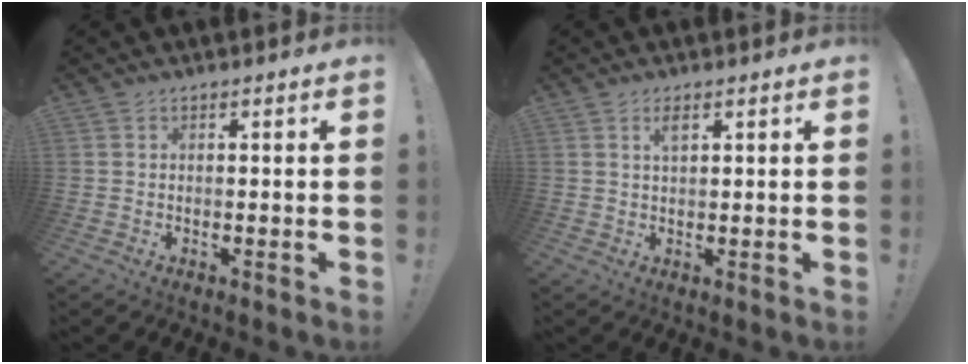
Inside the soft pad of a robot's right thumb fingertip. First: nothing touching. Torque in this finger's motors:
{"motor_torque": [-0.60, 0.55, 0.62, 0.06, -0.05]}